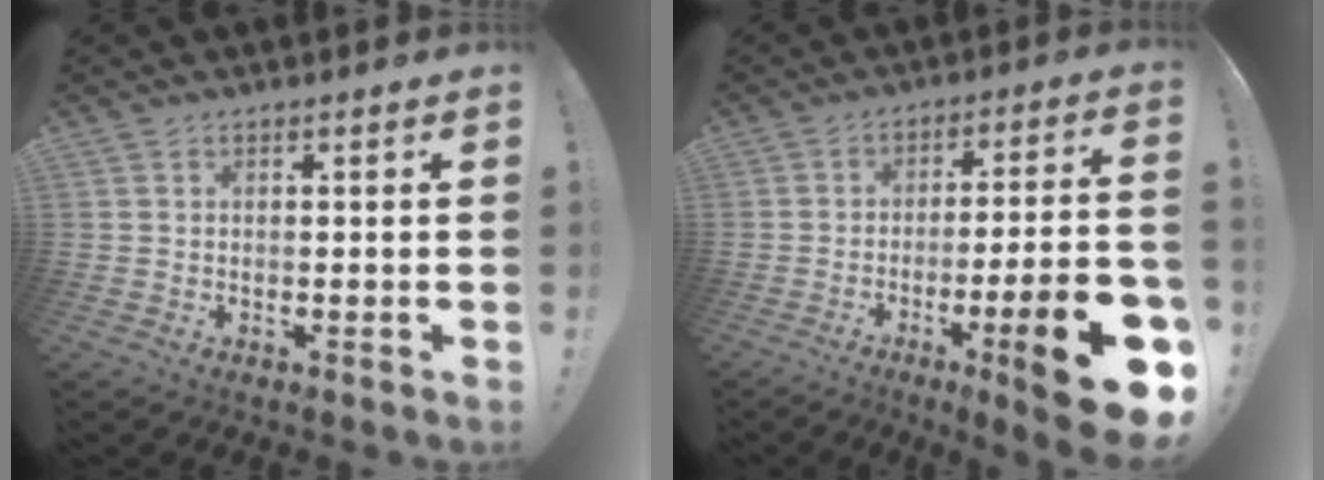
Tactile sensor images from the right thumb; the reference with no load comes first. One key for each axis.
{"total": 18.3, "fx": -7.9, "fy": 2.9, "fz": 16.2, "tx": -0.235, "ty": 0.035, "tz": -0.110}